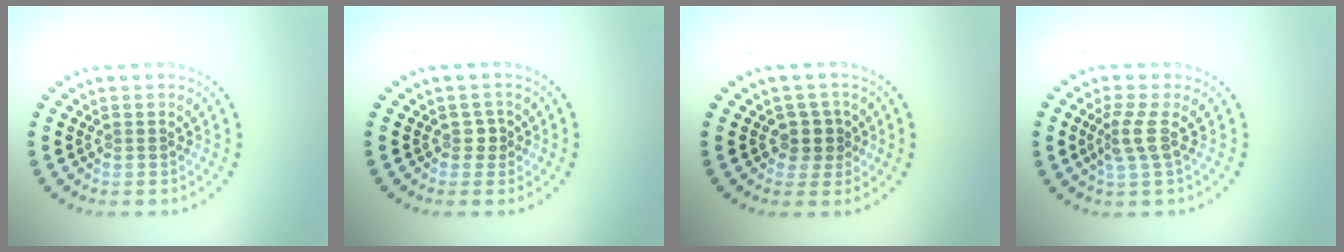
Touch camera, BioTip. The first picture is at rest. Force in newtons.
{"total": 0.9, "press": 0.8, "slide": 0.4}
{"total": 2.2, "press": 1.7, "slide": 1.3}
{"total": 2.3, "press": 1.6, "slide": 1.6}